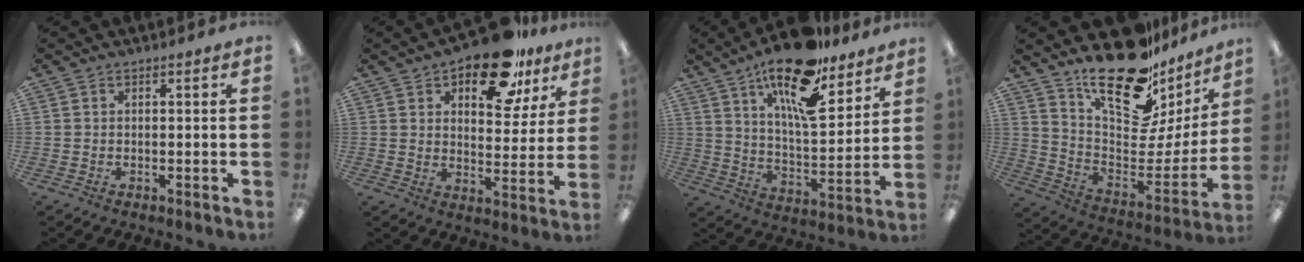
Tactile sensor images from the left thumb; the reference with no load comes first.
{"total": 17.1, "force": [11.5, 7.9, 9.9], "torque": [-0.129, -0.059, 0.190]}
{"total": 19.6, "force": [13.4, 6.8, 12.5], "torque": [-0.208, -0.077, 0.223]}
{"total": 25.7, "force": [19.0, 10.6, 13.7], "torque": [-0.197, -0.134, 0.329]}